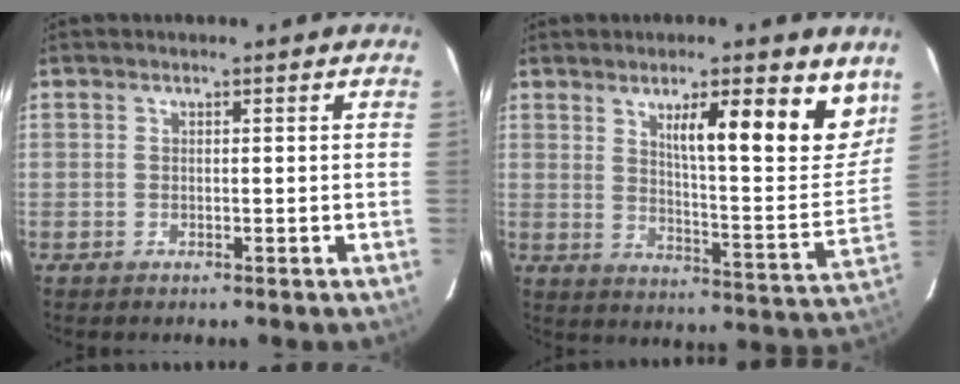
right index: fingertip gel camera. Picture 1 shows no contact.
{"total": 15.3, "force": [8.8, 2.7, 12.3], "torque": [-0.157, -0.013, 0.132]}